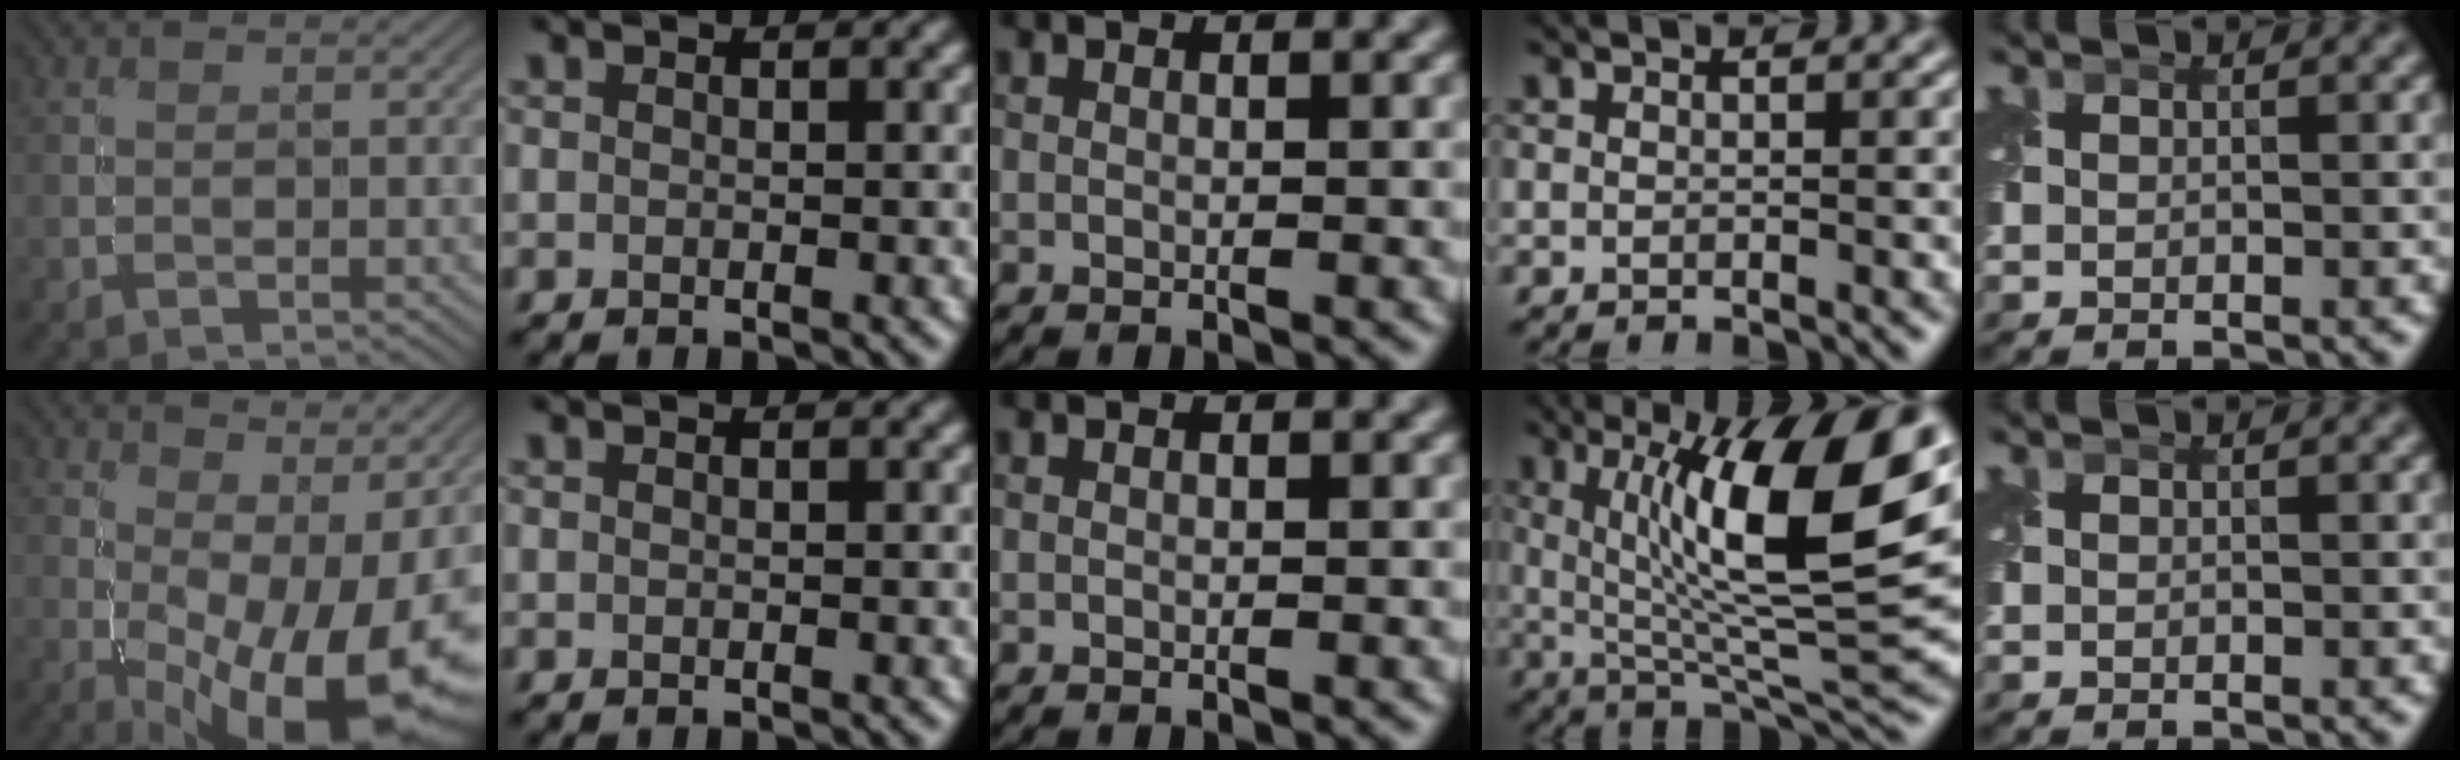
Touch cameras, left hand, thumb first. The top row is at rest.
{"thumb": {"total": 16.7, "force": [-1.4, 6.6, 15.2], "torque": [-0.212, -0.007, -0.001]}, "ring": {"total": 13.3, "force": [3.5, 3.3, 12.5], "torque": [-0.184, -0.001, 0.060]}}